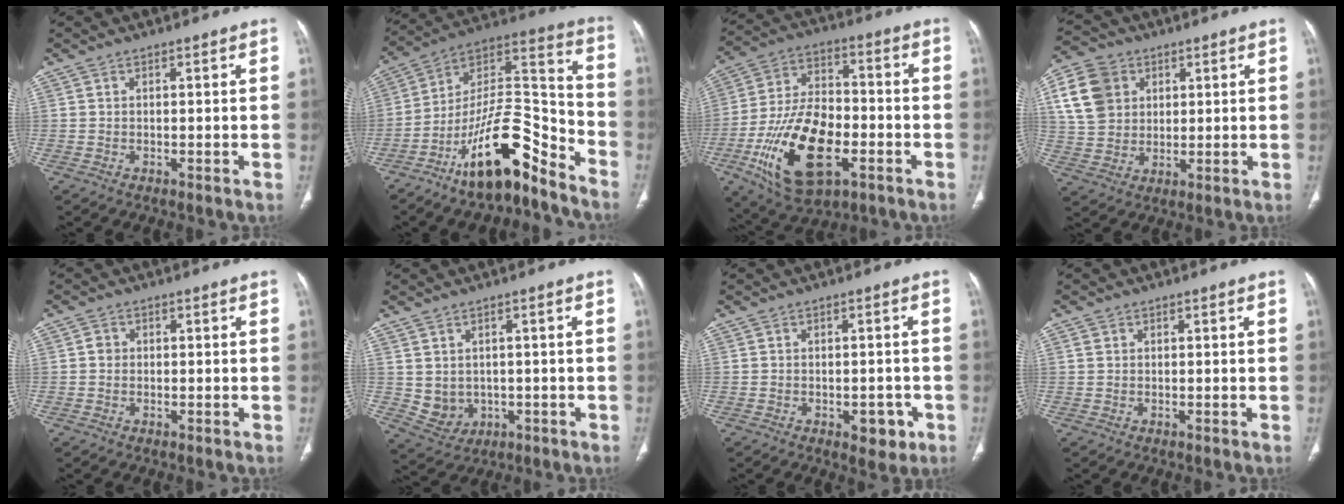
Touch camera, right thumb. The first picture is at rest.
{"total": 19.0, "force": [-12.6, 6.4, 12.8], "torque": [-0.182, 0.106, -0.222]}
{"total": 21.3, "force": [-7.3, 11.2, 16.6], "torque": [-0.297, 0.025, -0.119]}
{"total": 12.2, "force": [4.0, 9.9, 6.0], "torque": [-0.098, 0.001, 0.075]}
{"total": 1.6, "force": [0.0, 1.5, 0.6], "torque": [-0.003, 0.003, -0.001]}
{"total": 5.5, "force": [-0.2, 4.8, 2.7], "torque": [-0.034, 0.001, 0.017]}
{"total": 8.0, "force": [-3.4, 4.4, 5.8], "torque": [-0.045, 0.017, -0.037]}
{"total": 1.0, "force": [0.4, 0.8, 0.4], "torque": [-0.001, 0.000, 0.007]}